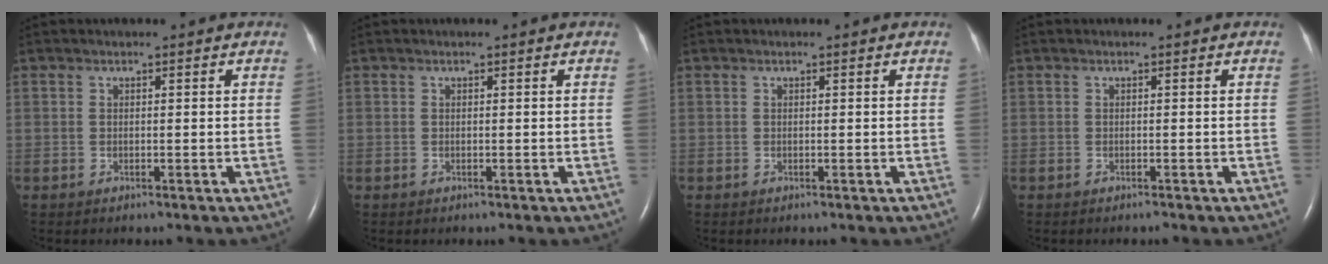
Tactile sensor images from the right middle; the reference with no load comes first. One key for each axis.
{"total": 0.0}
{"total": 0.0}
{"total": 0.0}